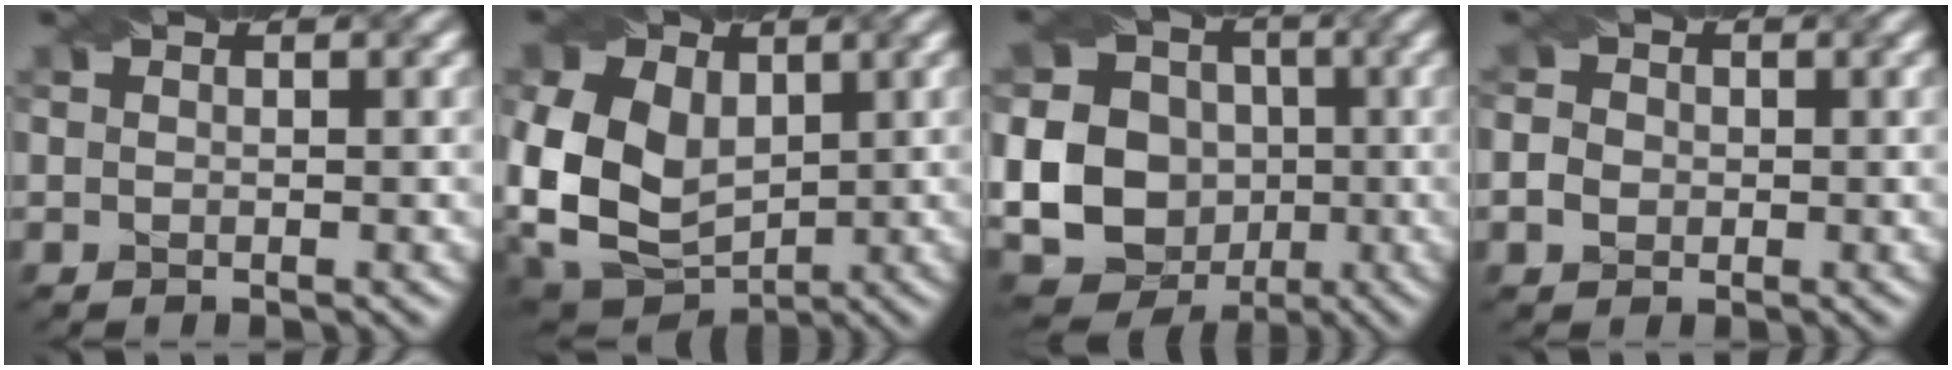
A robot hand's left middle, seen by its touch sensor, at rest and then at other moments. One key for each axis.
{"total": 13.5, "fx": 1.4, "fy": 10.1, "fz": 8.9, "tx": -0.177, "ty": 0.003, "tz": 0.017}
{"total": 19.7, "fx": -2.7, "fy": 18.2, "fz": 7.2, "tx": -0.160, "ty": -0.006, "tz": -0.072}
{"total": 2.3, "fx": -0.3, "fy": 2.1, "fz": 0.9, "tx": -0.004, "ty": 0.010, "tz": -0.015}